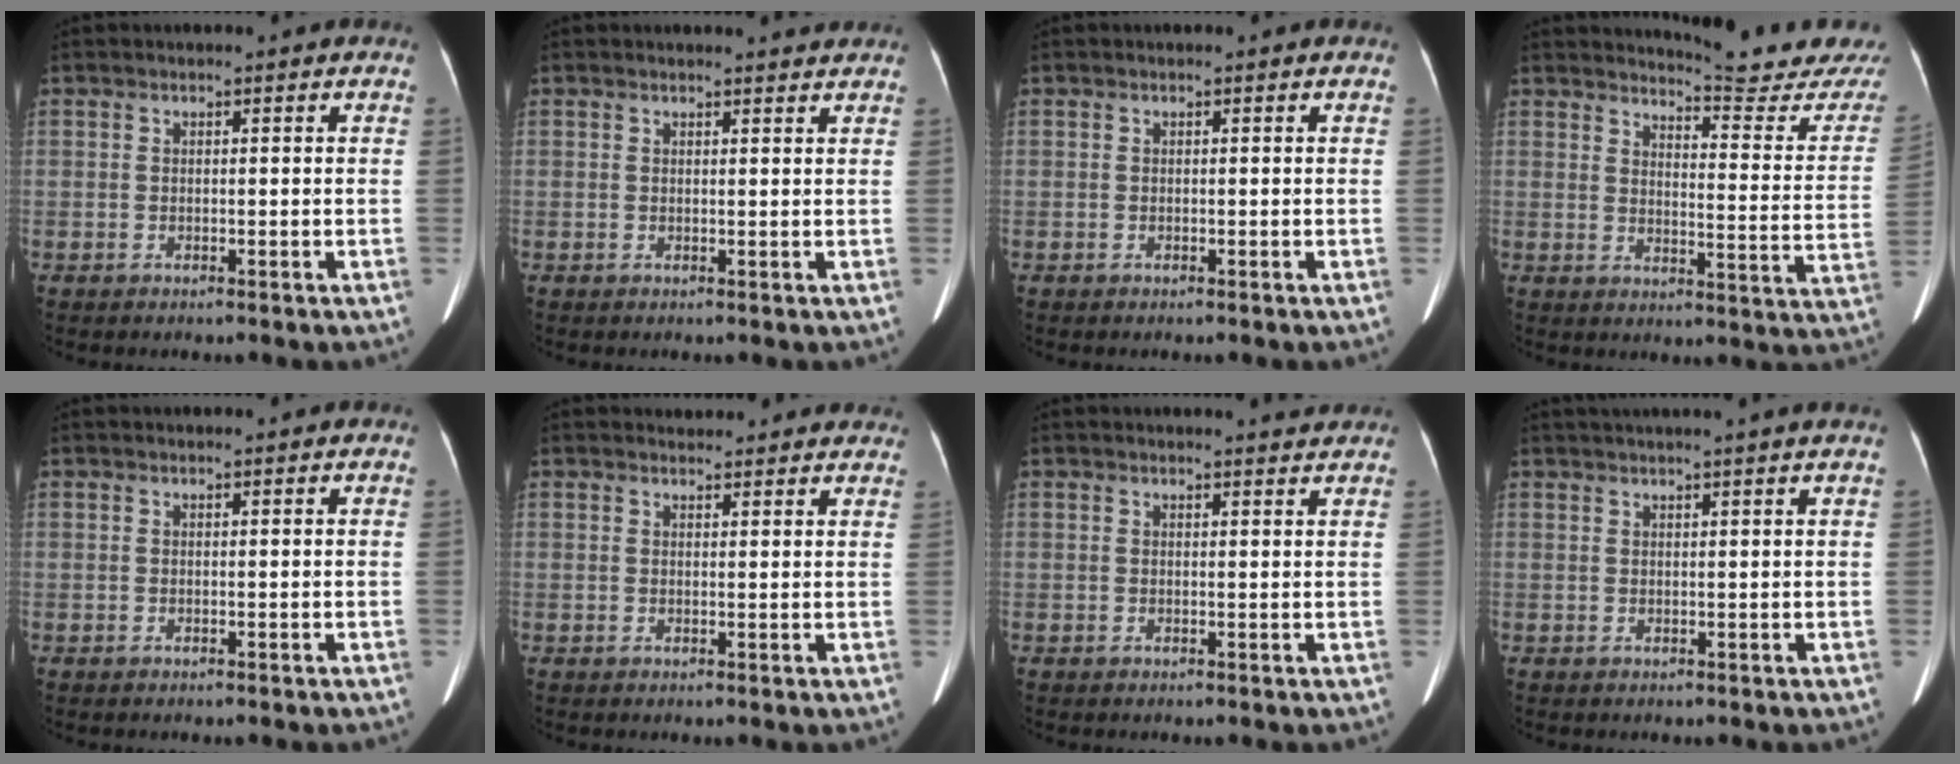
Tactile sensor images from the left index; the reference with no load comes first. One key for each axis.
{"total": 2.5, "fx": 2.5, "fy": 0.1, "fz": 0.4, "tx": -0.009, "ty": 0.001, "tz": 0.023}
{"total": 0.0}
{"total": 15.6, "fx": 15.2, "fy": -1.0, "fz": 3.0, "tx": -0.036, "ty": -0.117, "tz": 0.169}
{"total": 1.1, "fx": 1.1, "fy": 0.0, "fz": 0.4, "tx": -0.010, "ty": 0.013, "tz": 0.014}
{"total": 8.2, "fx": 7.8, "fy": 2.2, "fz": 1.3, "tx": 0.006, "ty": 0.016, "tz": 0.070}
{"total": 3.0, "fx": 2.9, "fy": 0.0, "fz": 0.6, "tx": -0.011, "ty": 0.000, "tz": 0.028}
{"total": 7.6, "fx": 6.6, "fy": -1.3, "fz": 3.6, "tx": -0.044, "ty": 0.028, "tz": 0.075}